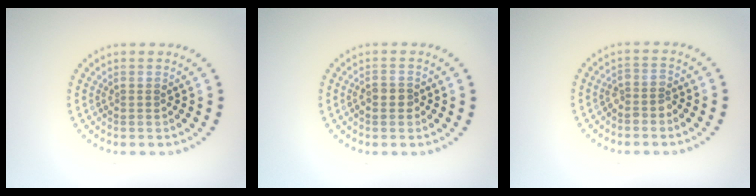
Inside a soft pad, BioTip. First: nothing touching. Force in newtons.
{"total": 1.7, "press": 1.6, "slide": 0.5}
{"total": 1.7, "press": 1.4, "slide": 0.9}